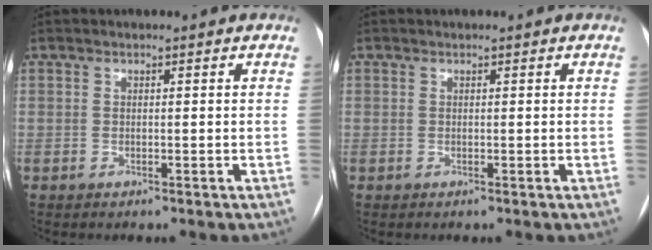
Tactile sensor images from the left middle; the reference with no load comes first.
{"total": 0.0}